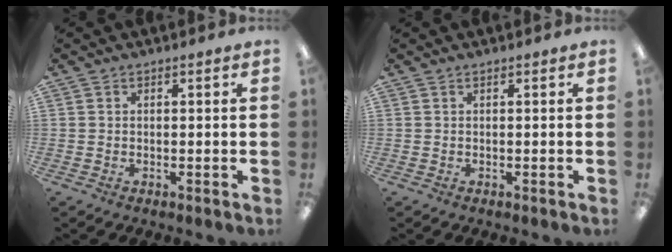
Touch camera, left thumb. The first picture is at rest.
{"total": 0.0}